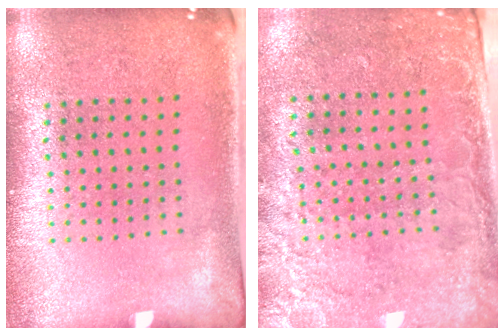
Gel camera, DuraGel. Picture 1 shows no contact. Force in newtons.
{"total": 2.7, "press": 2.2, "slide": 1.5}